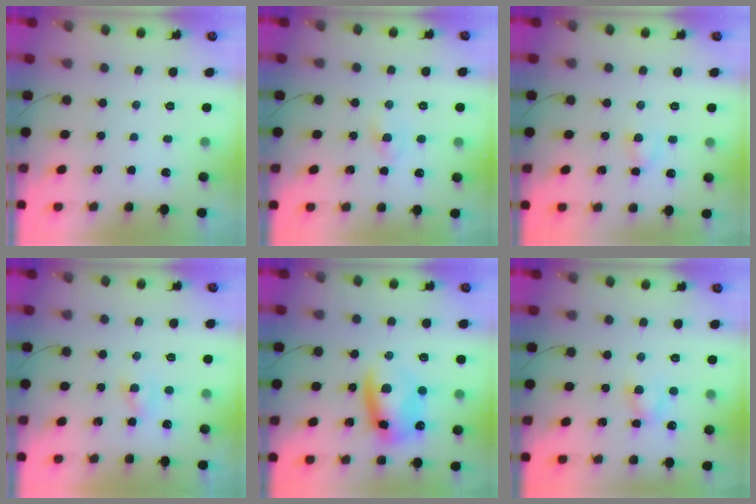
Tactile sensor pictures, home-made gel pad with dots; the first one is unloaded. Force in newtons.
{"total": 1.3, "press": 1.0, "slide": 0.8}
{"total": 3.9, "press": 3.8, "slide": 0.9}
{"total": 1.6, "press": 1.4, "slide": 0.7}
{"total": 12.2, "press": 11.8, "slide": 2.9}
{"total": 4.3, "press": 4.0, "slide": 1.4}